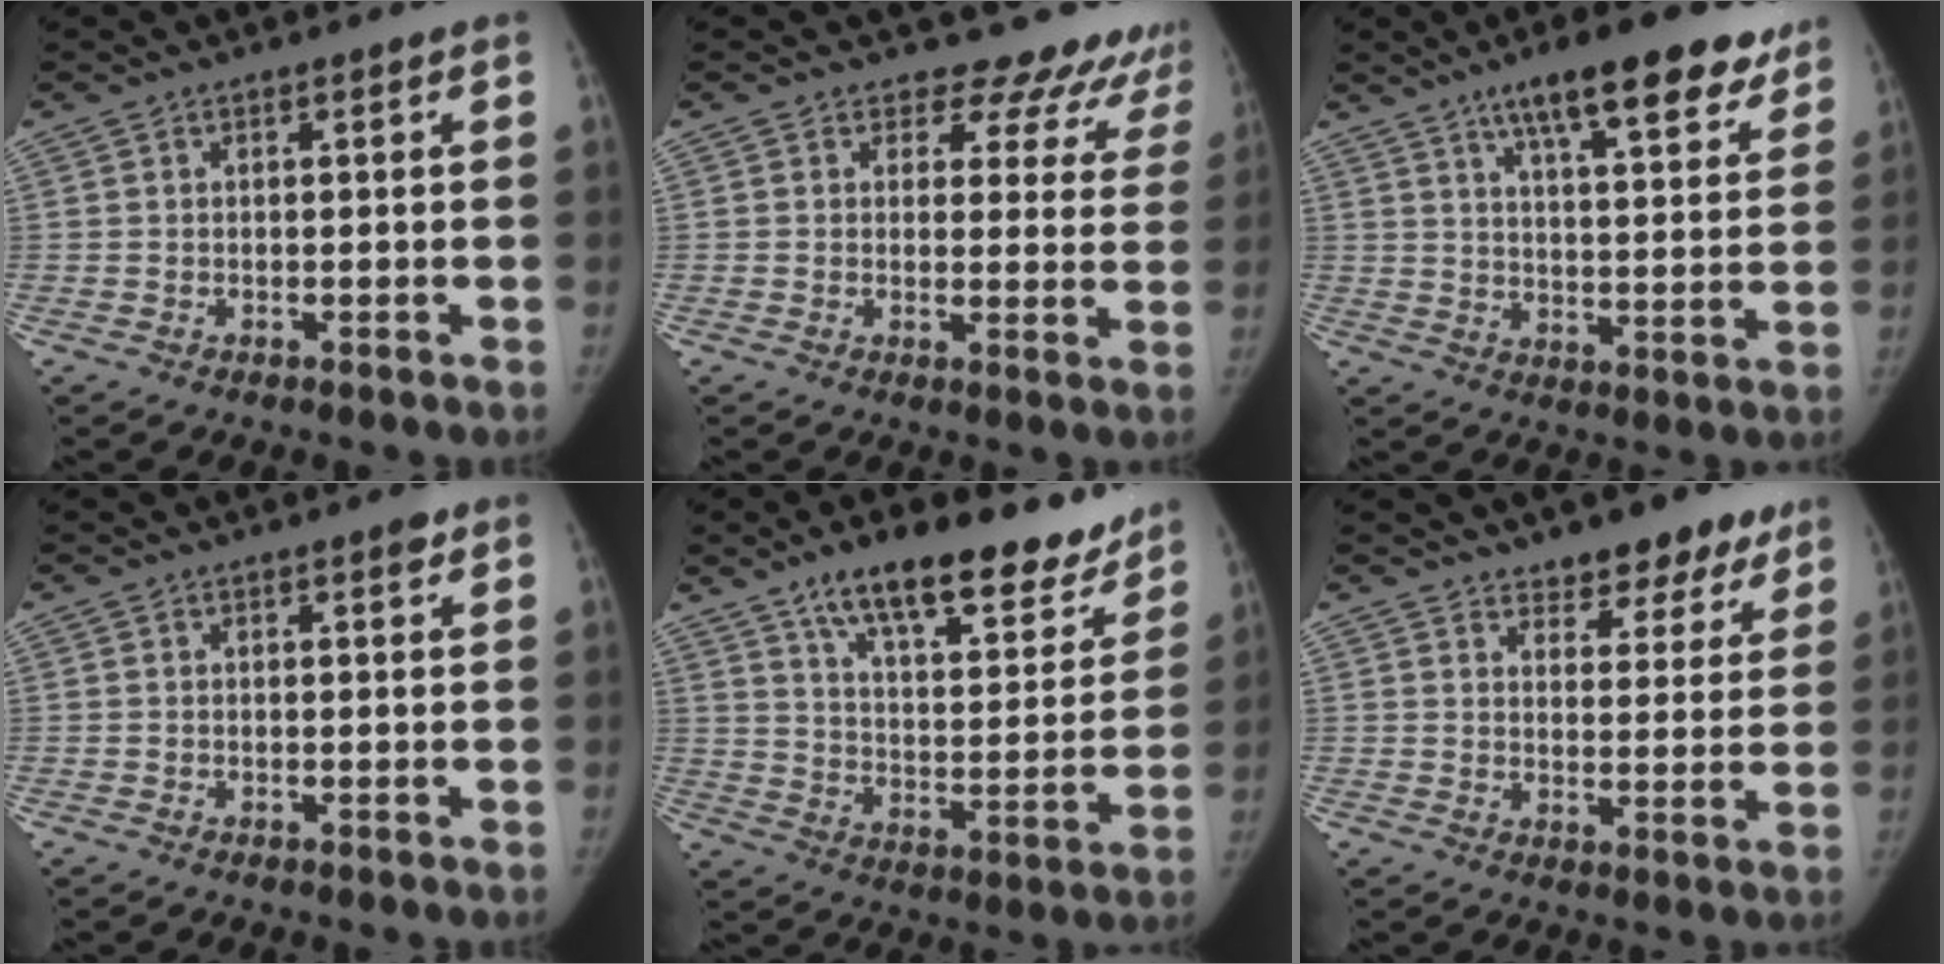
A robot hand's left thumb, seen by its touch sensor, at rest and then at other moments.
{"total": 12.7, "force": [11.4, 5.4, 0.7], "torque": [0.050, -0.071, 0.103]}
{"total": 17.4, "force": [11.7, 5.1, 12.0], "torque": [-0.136, -0.040, 0.173]}
{"total": 1.3, "force": [0.8, 0.4, 0.9], "torque": [-0.010, -0.002, 0.009]}
{"total": 20.2, "force": [14.7, 7.7, 11.4], "torque": [-0.119, -0.071, 0.232]}
{"total": 10.4, "force": [7.7, 5.1, 4.6], "torque": [-0.013, -0.043, 0.104]}